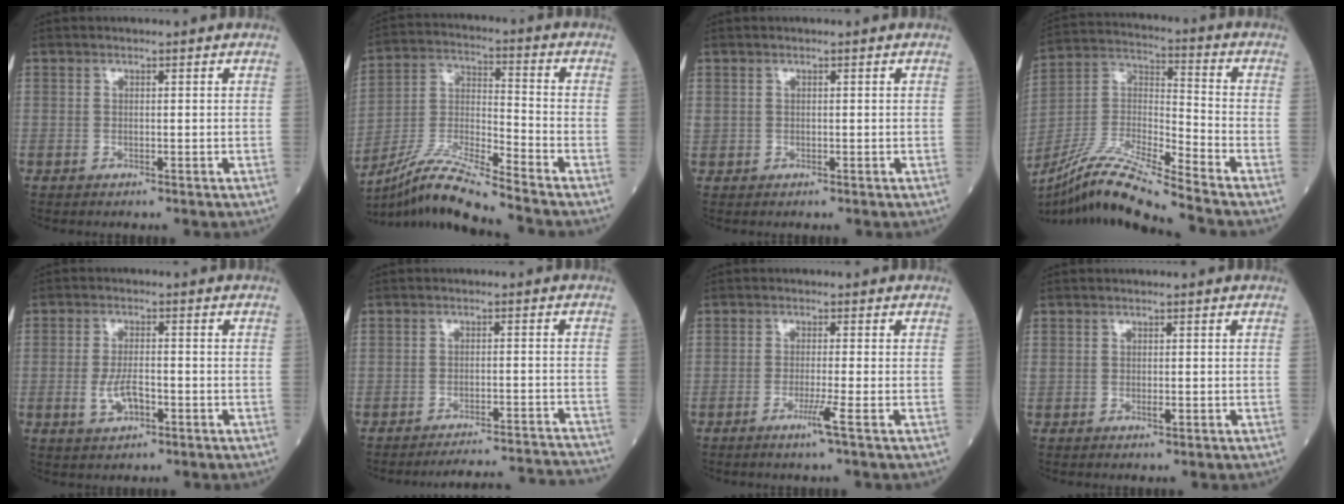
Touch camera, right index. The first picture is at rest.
{"total": 12.5, "force": [-11.0, -1.3, 5.8], "torque": [-0.116, -0.009, -0.209]}
{"total": 0.7, "force": [0.3, 0.6, 0.2], "torque": [-0.003, 0.010, 0.007]}
{"total": 15.5, "force": [-13.5, -1.2, 7.5], "torque": [-0.150, -0.003, -0.254]}
{"total": 4.3, "force": [-1.4, 1.7, 3.7], "torque": [-0.075, -0.002, -0.023]}
{"total": 14.7, "force": [-14.6, -0.8, 2.2], "torque": [-0.014, 0.003, -0.177]}
{"total": 2.9, "force": [-1.5, -0.9, 2.3], "torque": [-0.048, -0.008, -0.032]}
{"total": 0.8, "force": [-0.2, 0.2, 0.8], "torque": [-0.016, -0.002, -0.002]}